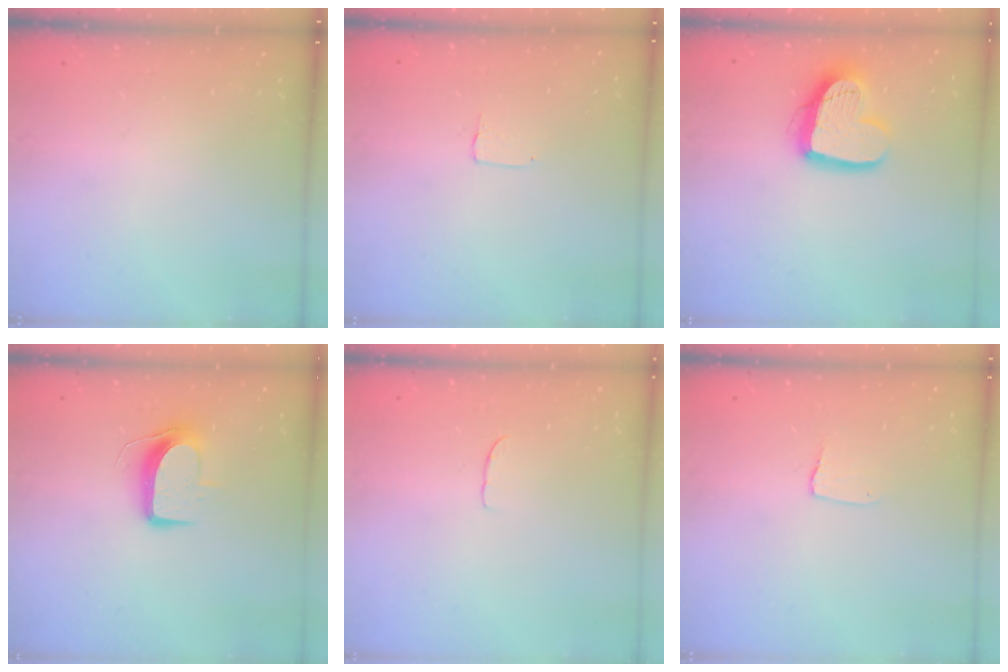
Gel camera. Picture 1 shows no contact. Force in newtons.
{"total": 3.1, "press": 3.1, "slide": 0.2}
{"total": 15.3, "press": 15.2, "slide": 1.3}
{"total": 9.4, "press": 9.4, "slide": 0.3}
{"total": 3.1, "press": 3.1, "slide": 0.2}
{"total": 3.5, "press": 3.4, "slide": 0.3}